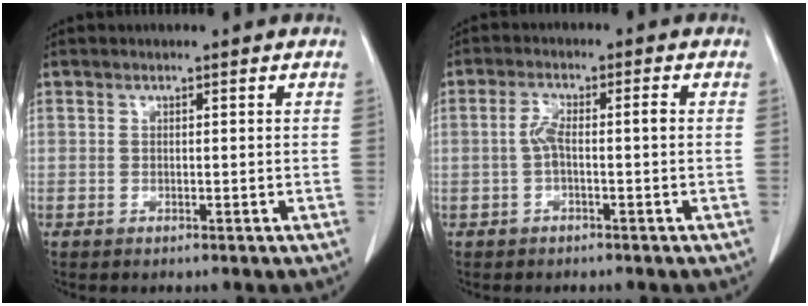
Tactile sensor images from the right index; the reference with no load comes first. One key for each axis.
{"total": 3.7, "fx": -0.5, "fy": 0.8, "fz": 3.6, "tx": -0.075, "ty": 0.015, "tz": -0.008}